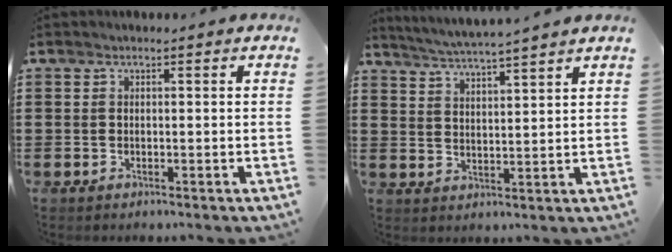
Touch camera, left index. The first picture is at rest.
{"total": 3.8, "force": [3.6, -1.0, 0.9], "torque": [-0.031, -0.024, 0.062]}